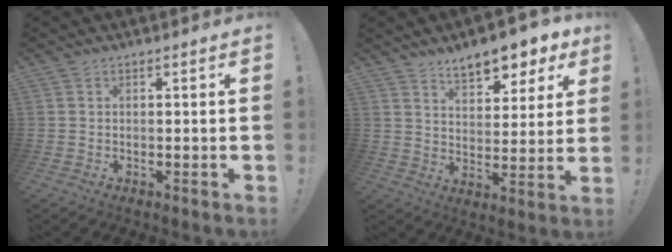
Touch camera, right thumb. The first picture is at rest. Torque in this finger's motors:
{"motor_torque": [0.04, 0.22, 0.54, 0.44, 0.06]}